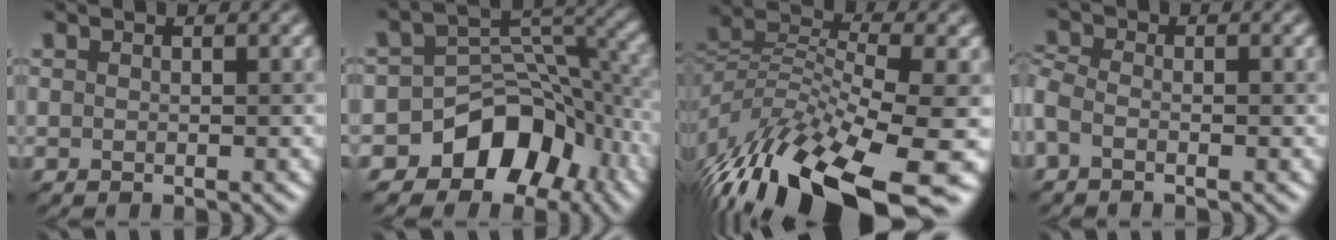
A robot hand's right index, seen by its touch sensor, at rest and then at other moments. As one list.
[{"total": 8.7, "force": [-4.6, 6.2, 4.0], "torque": [-0.046, 0.003, -0.085]}, {"total": 13.1, "force": [-7.2, 4.8, 9.8], "torque": [-0.193, 0.004, -0.124]}, {"total": 2.5, "force": [-0.8, 1.6, 1.8], "torque": [-0.042, 0.006, -0.026]}]